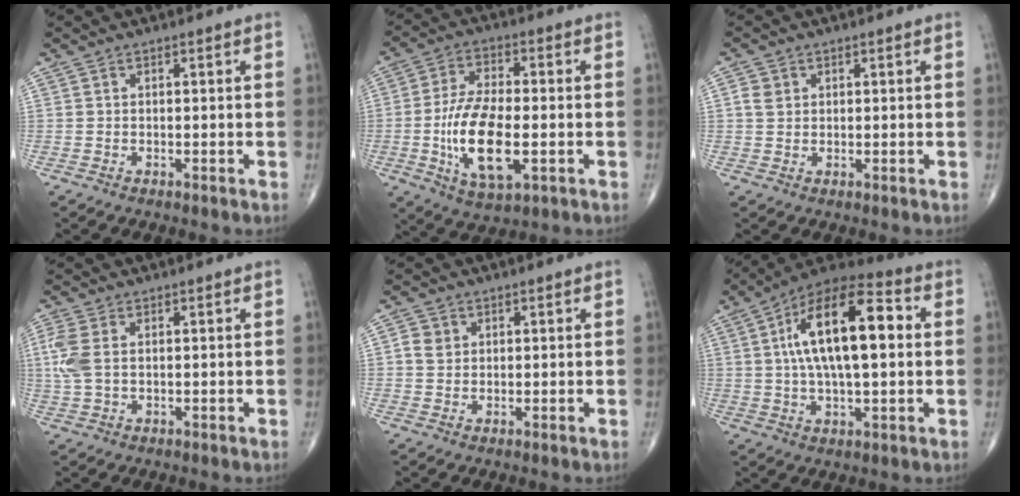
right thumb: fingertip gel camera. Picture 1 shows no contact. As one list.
[{"total": 14.6, "force": [-2.9, 6.4, 12.8], "torque": [-0.241, 0.003, -0.048]}, {"total": 2.5, "force": [0.8, 2.1, 1.1], "torque": [-0.016, 0.000, 0.015]}, {"total": 5.5, "force": [0.7, 3.3, 4.3], "torque": [-0.130, 0.008, 0.017]}, {"total": 2.8, "force": [0.7, 2.4, 1.2], "torque": [-0.013, 0.001, 0.012]}, {"total": 19.3, "force": [3.0, 7.9, 17.4], "torque": [-0.286, 0.027, 0.041]}]